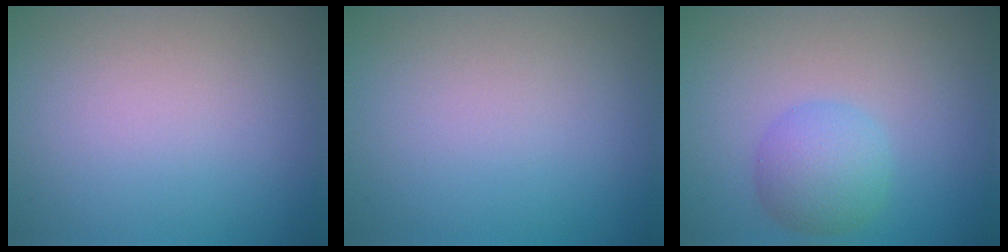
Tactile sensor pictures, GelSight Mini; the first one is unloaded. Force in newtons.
{"total": 0.0}
{"total": 3.5, "press": 3.5, "slide": 0.0}